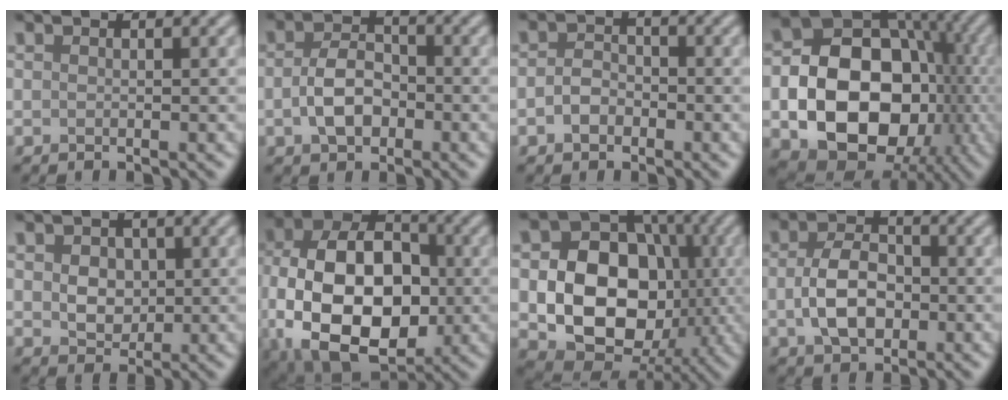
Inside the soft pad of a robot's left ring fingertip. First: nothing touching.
{"total": 3.8, "force": [-0.8, 2.5, 2.7], "torque": [-0.055, 0.001, -0.020]}
{"total": 2.1, "force": [-0.8, 1.5, 1.1], "torque": [-0.023, 0.002, -0.021]}
{"total": 15.1, "force": [-3.1, 11.2, 9.6], "torque": [-0.125, -0.018, -0.055]}
{"total": 3.0, "force": [0.4, 2.4, 1.8], "torque": [-0.031, -0.002, 0.004]}
{"total": 15.6, "force": [-2.6, 10.2, 11.6], "torque": [-0.206, -0.011, -0.048]}
{"total": 12.6, "force": [-1.3, 9.5, 8.1], "torque": [-0.126, -0.007, -0.030]}
{"total": 4.9, "force": [-0.6, 3.2, 3.7], "torque": [-0.073, -0.002, -0.014]}